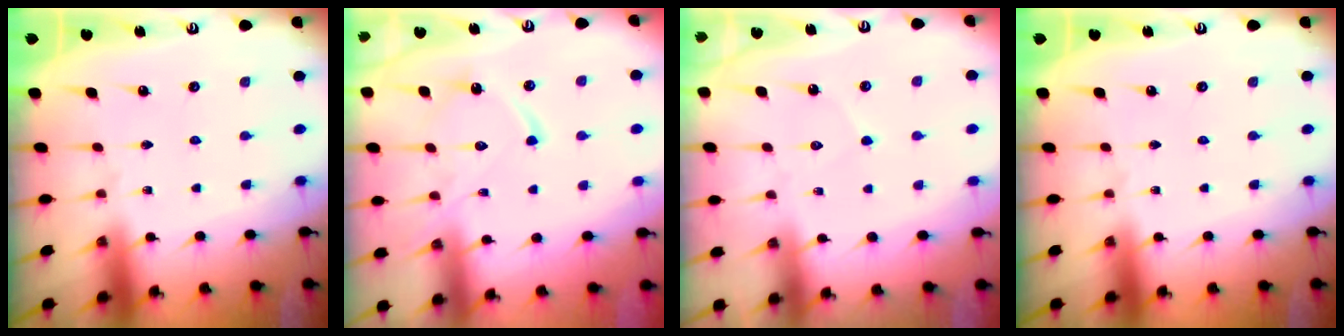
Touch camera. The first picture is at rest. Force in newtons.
{"total": 12.5, "press": 12.4, "slide": 1.1}
{"total": 4.3, "press": 4.3, "slide": 0.4}
{"total": 0.0}